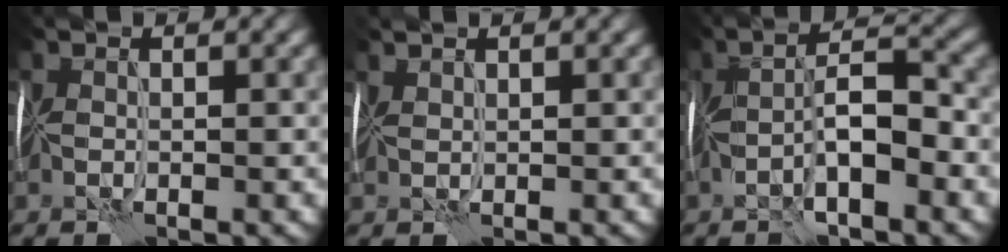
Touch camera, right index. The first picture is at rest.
{"total": 1.3, "force": [1.3, 0.3, 0.3], "torque": [-0.003, 0.016, 0.012]}
{"total": 3.2, "force": [-1.5, 0.9, 2.6], "torque": [-0.059, 0.023, -0.024]}